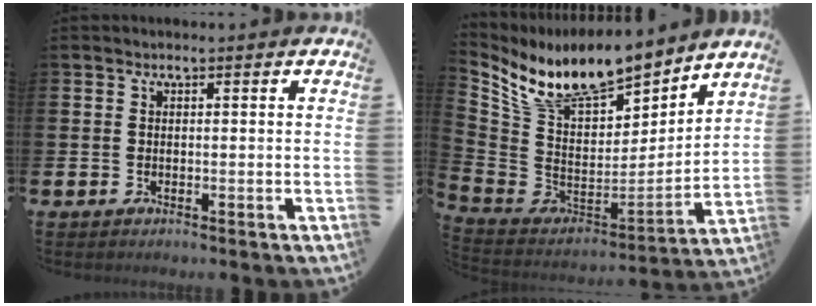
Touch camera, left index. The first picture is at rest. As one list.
[{"total": 10.6, "force": [9.6, 3.0, 3.2], "torque": [-0.113, -0.064, 0.173]}]